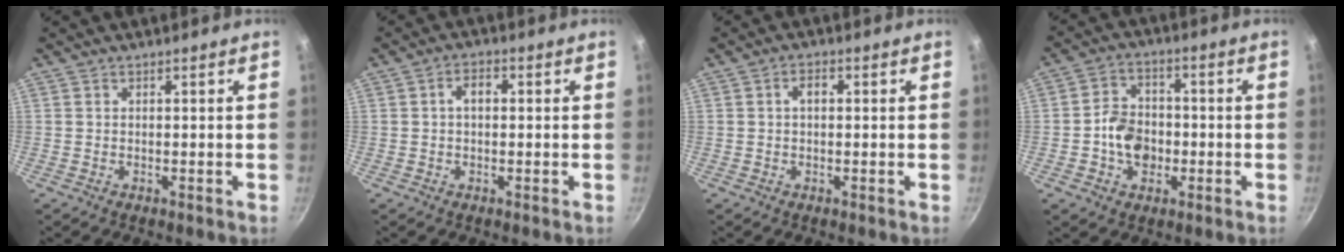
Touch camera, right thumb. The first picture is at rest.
{"total": 3.2, "force": [0.3, 1.9, 2.6], "torque": [-0.039, 0.014, 0.002]}
{"total": 2.4, "force": [0.3, 1.4, 1.9], "torque": [-0.029, 0.011, 0.003]}
{"total": 8.8, "force": [-1.9, 6.8, 5.3], "torque": [-0.061, 0.025, -0.038]}